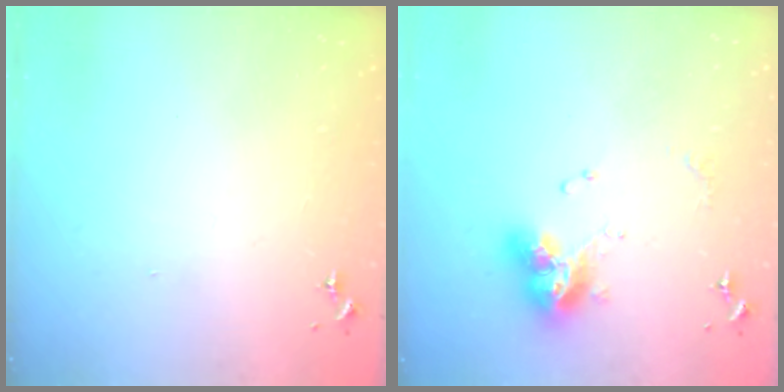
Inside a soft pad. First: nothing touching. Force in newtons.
{"total": 12.9, "press": 12.8, "slide": 1.3}